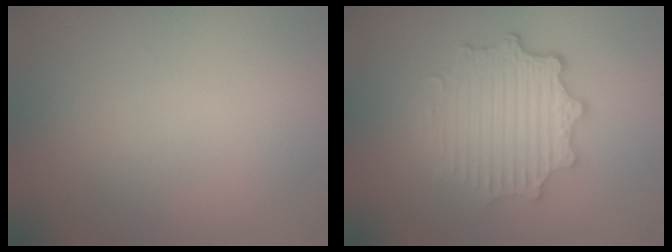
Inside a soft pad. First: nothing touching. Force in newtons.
{"total": 4.8, "press": 3.7, "slide": 3.0}